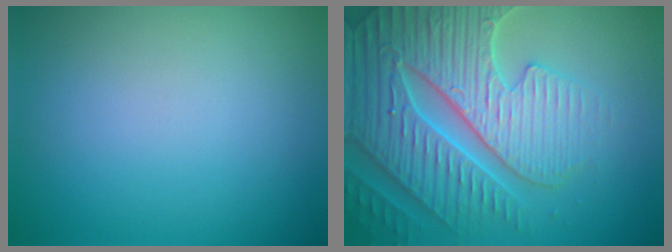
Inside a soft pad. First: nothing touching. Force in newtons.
{"total": 7.6, "press": 7.4, "slide": 1.7}